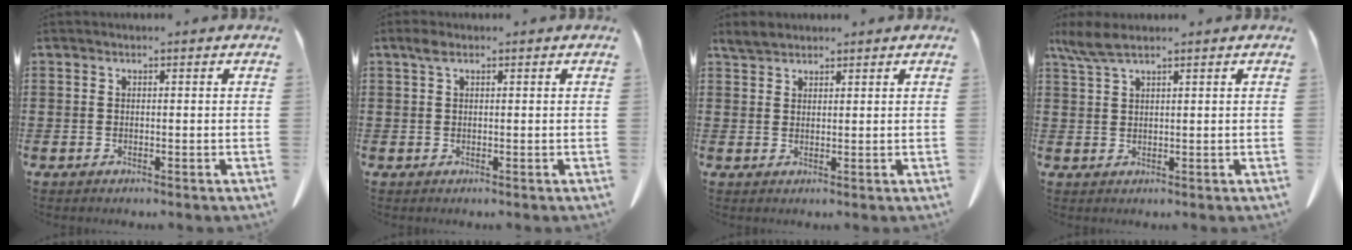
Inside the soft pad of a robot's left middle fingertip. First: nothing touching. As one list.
[{"total": 1.5, "force": [0.6, 0.6, 1.2], "torque": [-0.027, 0.003, 0.012]}, {"total": 2.5, "force": [2.3, 0.7, 0.8], "torque": [-0.022, 0.004, 0.046]}, {"total": 4.0, "force": [2.8, 0.6, 2.8], "torque": [-0.069, -0.002, 0.052]}]